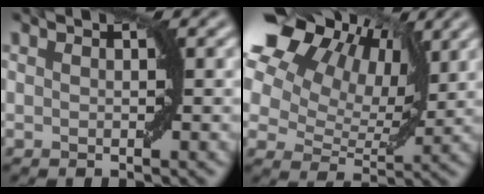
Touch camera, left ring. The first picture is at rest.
{"total": 15.3, "force": [7.8, 9.8, 8.8], "torque": [-0.186, 0.067, 0.132]}